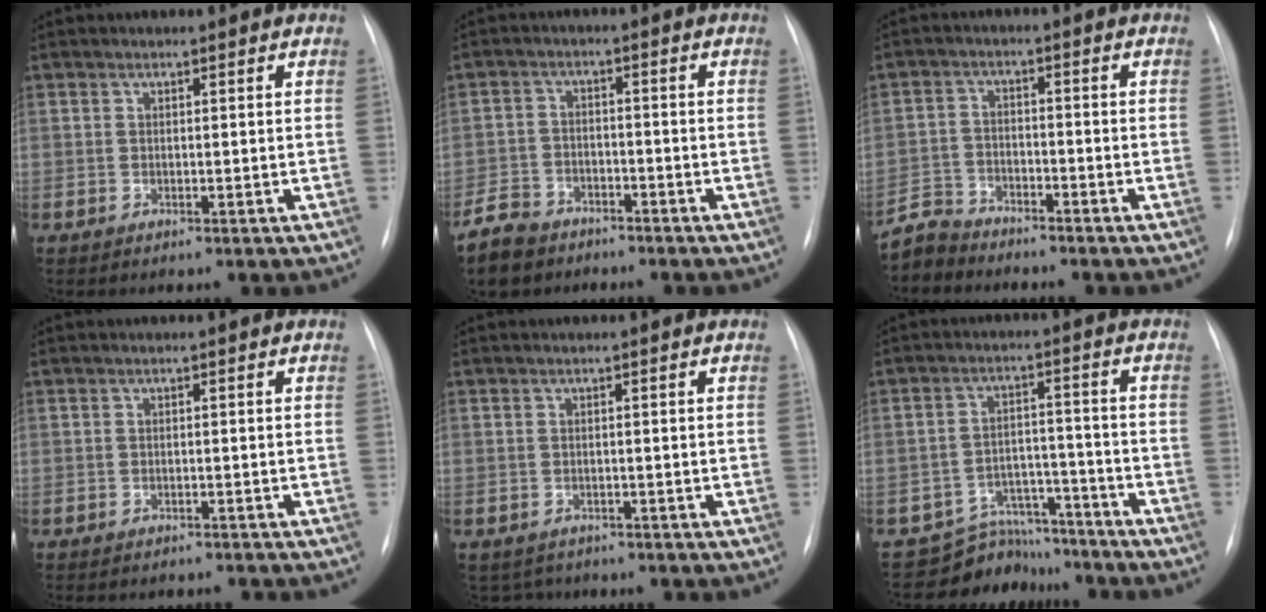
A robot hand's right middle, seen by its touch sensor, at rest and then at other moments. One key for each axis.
{"total": 6.5, "fx": -5.2, "fy": 3.5, "fz": 1.6, "tx": -0.044, "ty": -0.008, "tz": -0.098}
{"total": 4.8, "fx": -4.6, "fy": 1.0, "fz": -0.8, "tx": 0.016, "ty": -0.006, "tz": -0.092}
{"total": 5.2, "fx": -4.8, "fy": 1.5, "fz": 1.4, "tx": -0.012, "ty": 0.000, "tz": -0.054}
{"total": 2.7, "fx": -2.2, "fy": 1.5, "fz": -0.3, "tx": 0.001, "ty": 0.003, "tz": -0.031}
{"total": 8.3, "fx": -7.6, "fy": 3.2, "fz": -1.0, "tx": 0.023, "ty": 0.044, "tz": -0.118}